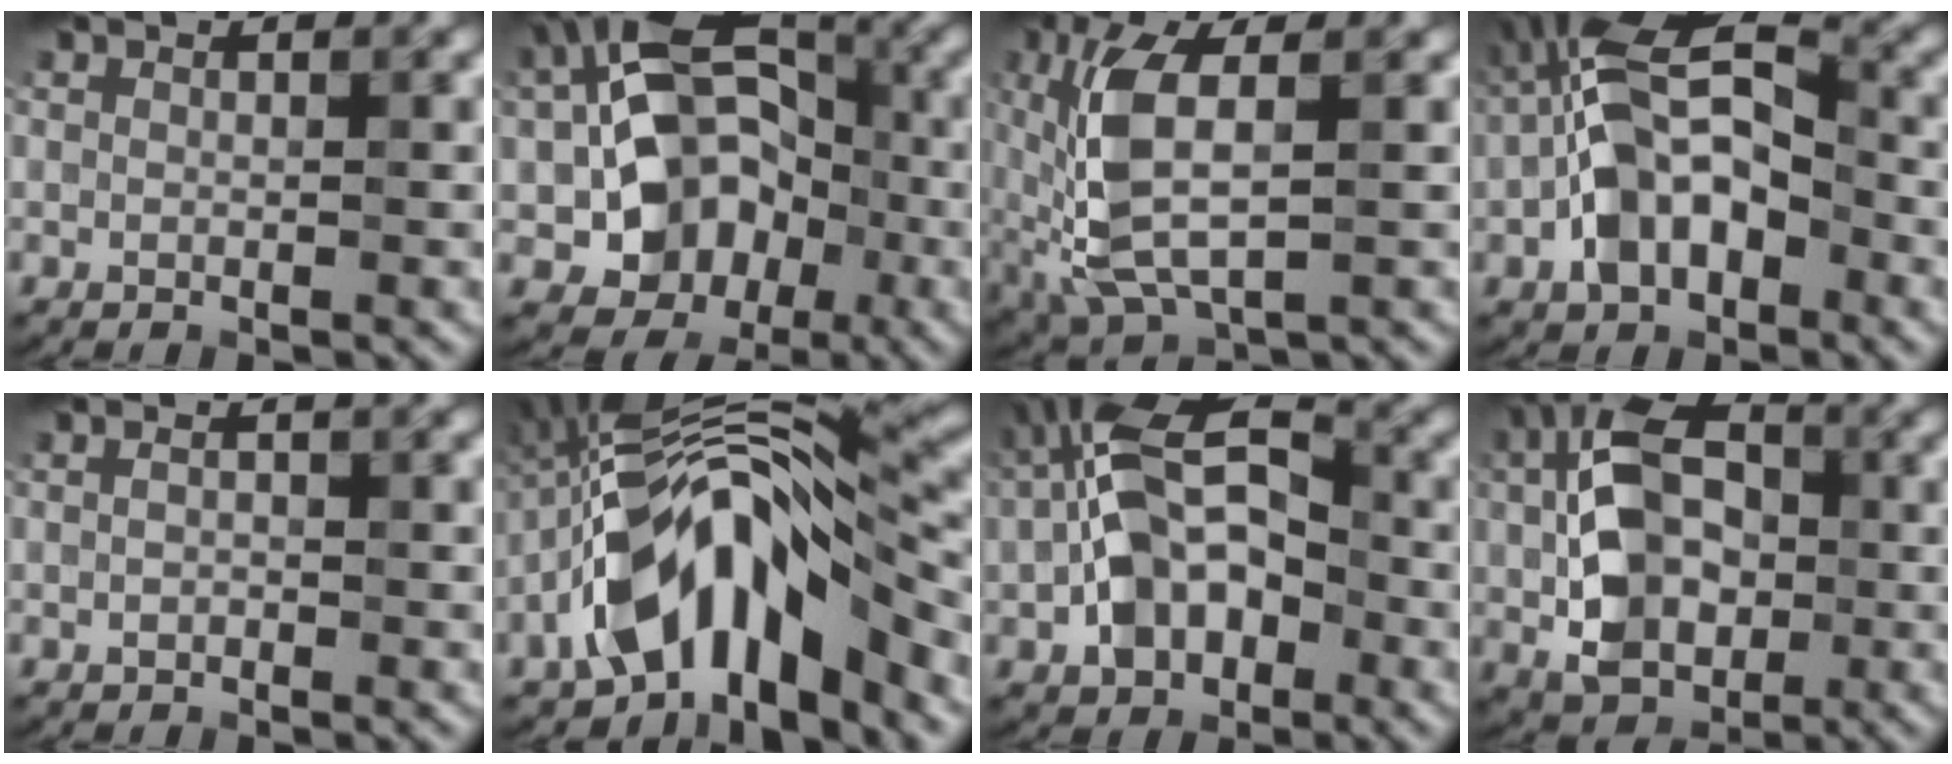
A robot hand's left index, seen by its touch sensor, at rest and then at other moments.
{"total": 12.9, "force": [-1.7, 9.9, 8.1], "torque": [-0.094, 0.003, -0.043]}
{"total": 7.7, "force": [0.2, 3.4, 6.9], "torque": [-0.168, 0.000, 0.006]}
{"total": 9.0, "force": [-2.6, 5.3, 6.9], "torque": [-0.134, 0.024, -0.061]}
{"total": 0.7, "force": [-0.3, 0.3, 0.5], "torque": [-0.014, 0.003, -0.006]}
{"total": 13.0, "force": [-5.1, 5.6, 10.6], "torque": [-0.169, 0.022, -0.101]}
{"total": 9.6, "force": [-1.9, 6.1, 7.2], "torque": [-0.140, 0.022, -0.051]}
{"total": 10.5, "force": [0.1, 7.1, 7.7], "torque": [-0.159, 0.012, -0.008]}